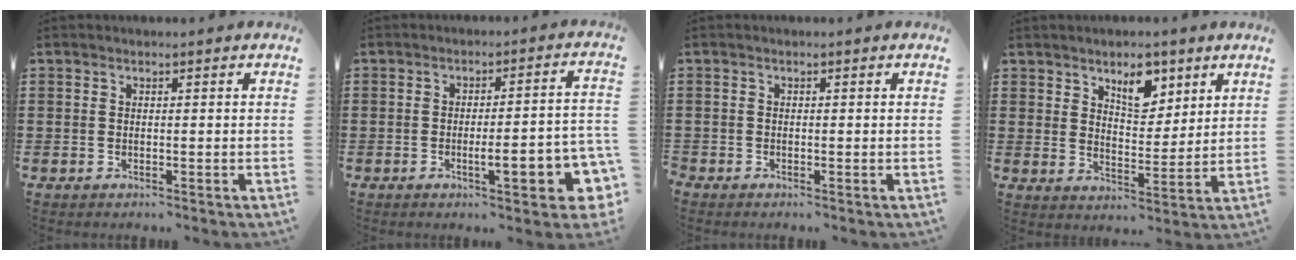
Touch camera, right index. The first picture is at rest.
{"total": 7.8, "force": [-2.5, 2.1, 7.1], "torque": [-0.100, -0.009, -0.041]}
{"total": 0.7, "force": [-0.7, 0.3, 0.0], "torque": [-0.002, 0.002, -0.015]}
{"total": 6.5, "force": [4.2, 3.3, 3.6], "torque": [-0.053, -0.004, 0.070]}